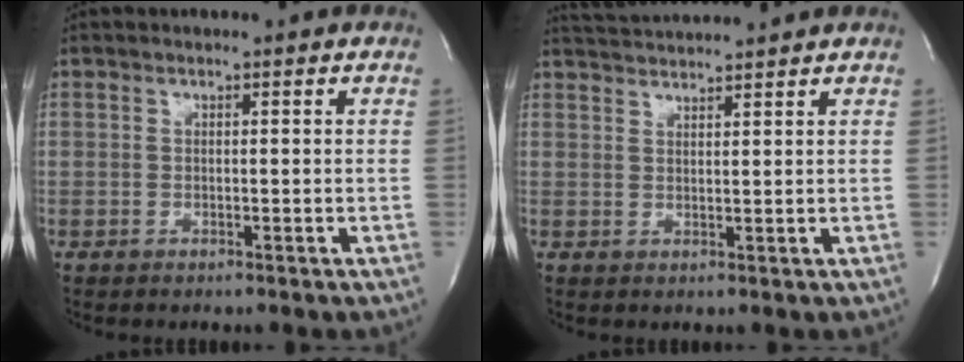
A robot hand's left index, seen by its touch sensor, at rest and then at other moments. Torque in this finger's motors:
{"motor_torque": [-0.75, -1.39, -0.03, 0.00]}